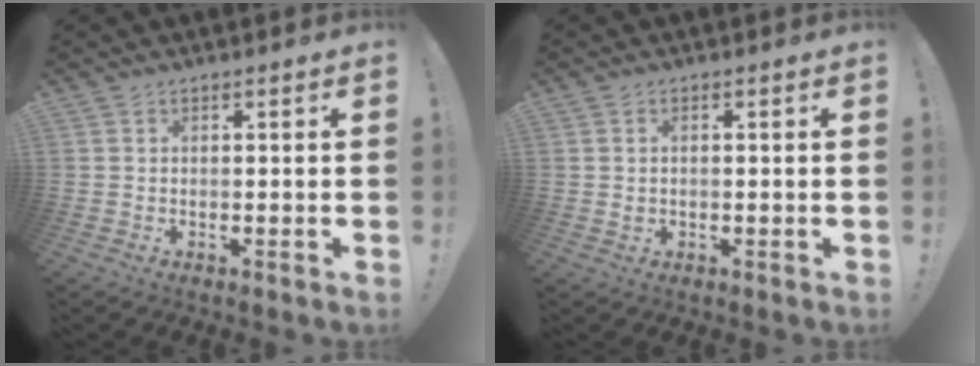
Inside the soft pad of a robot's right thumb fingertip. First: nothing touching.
{"total": 1.0, "force": [0.1, 0.6, 0.7], "torque": [-0.014, 0.004, 0.000]}